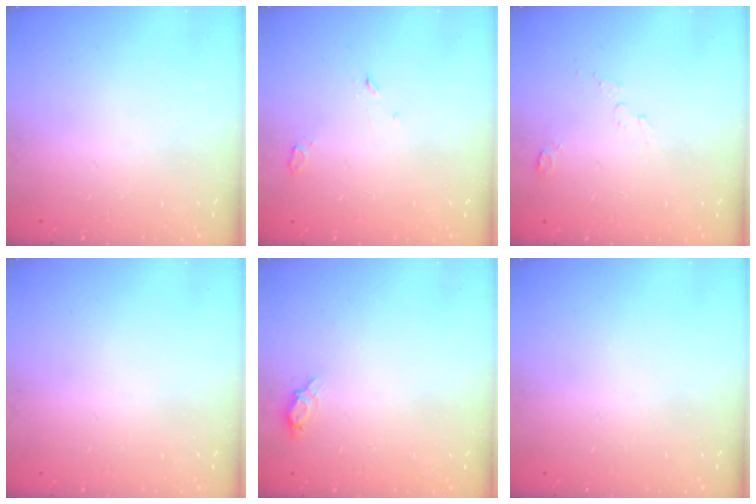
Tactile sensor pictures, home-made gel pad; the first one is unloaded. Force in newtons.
{"total": 2.8, "press": 2.7, "slide": 0.7}
{"total": 2.4, "press": 2.4, "slide": 0.3}
{"total": 0.0}
{"total": 6.2, "press": 5.9, "slide": 1.9}
{"total": 0.0}